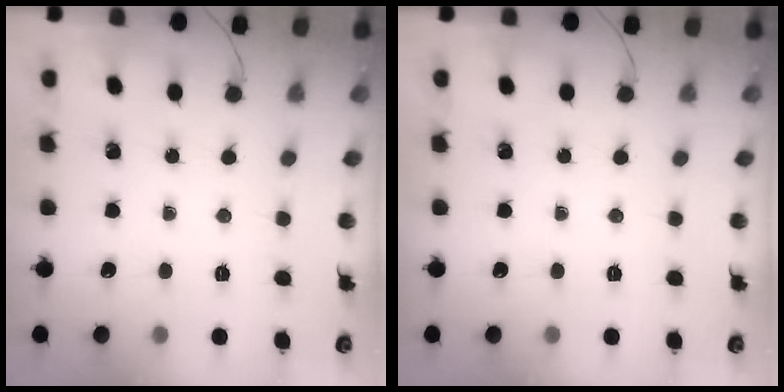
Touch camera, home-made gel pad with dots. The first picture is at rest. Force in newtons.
{"total": 0.0}